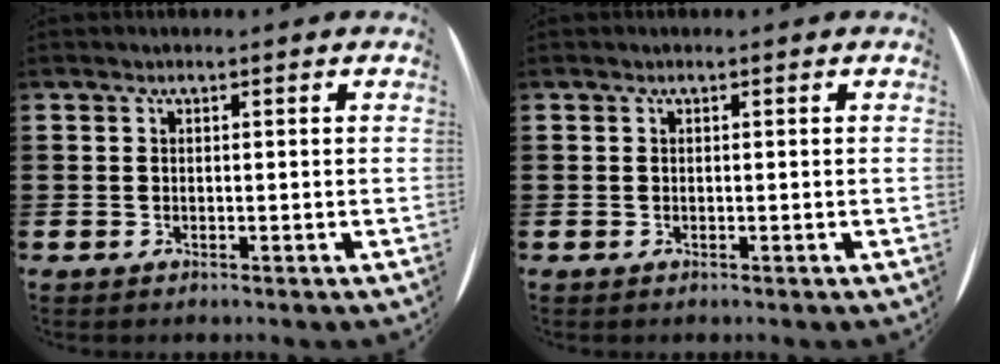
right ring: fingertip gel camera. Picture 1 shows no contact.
{"total": 0.0}